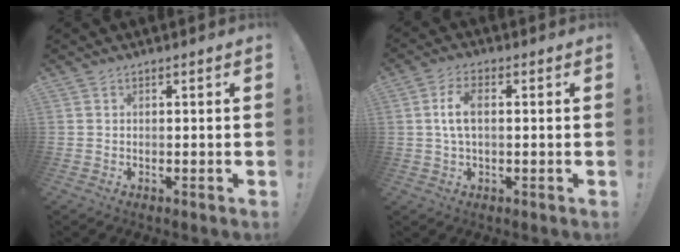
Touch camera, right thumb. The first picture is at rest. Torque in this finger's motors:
{"motor_torque": [-0.01, 0.23, 0.26, 0.25, 0.14]}